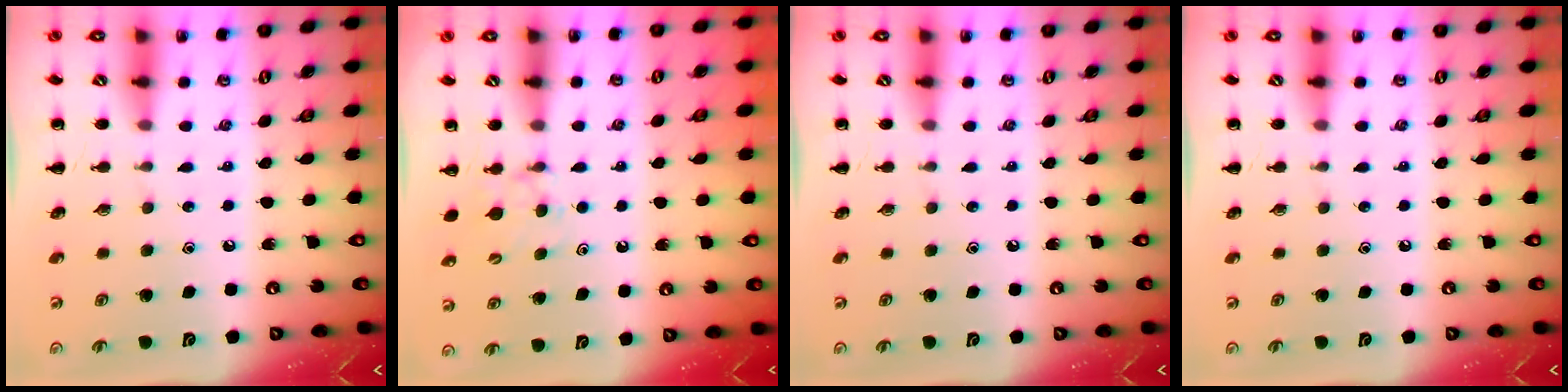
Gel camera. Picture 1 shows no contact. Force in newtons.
{"total": 5.2, "press": 5.0, "slide": 1.5}
{"total": 0.0}
{"total": 0.0}